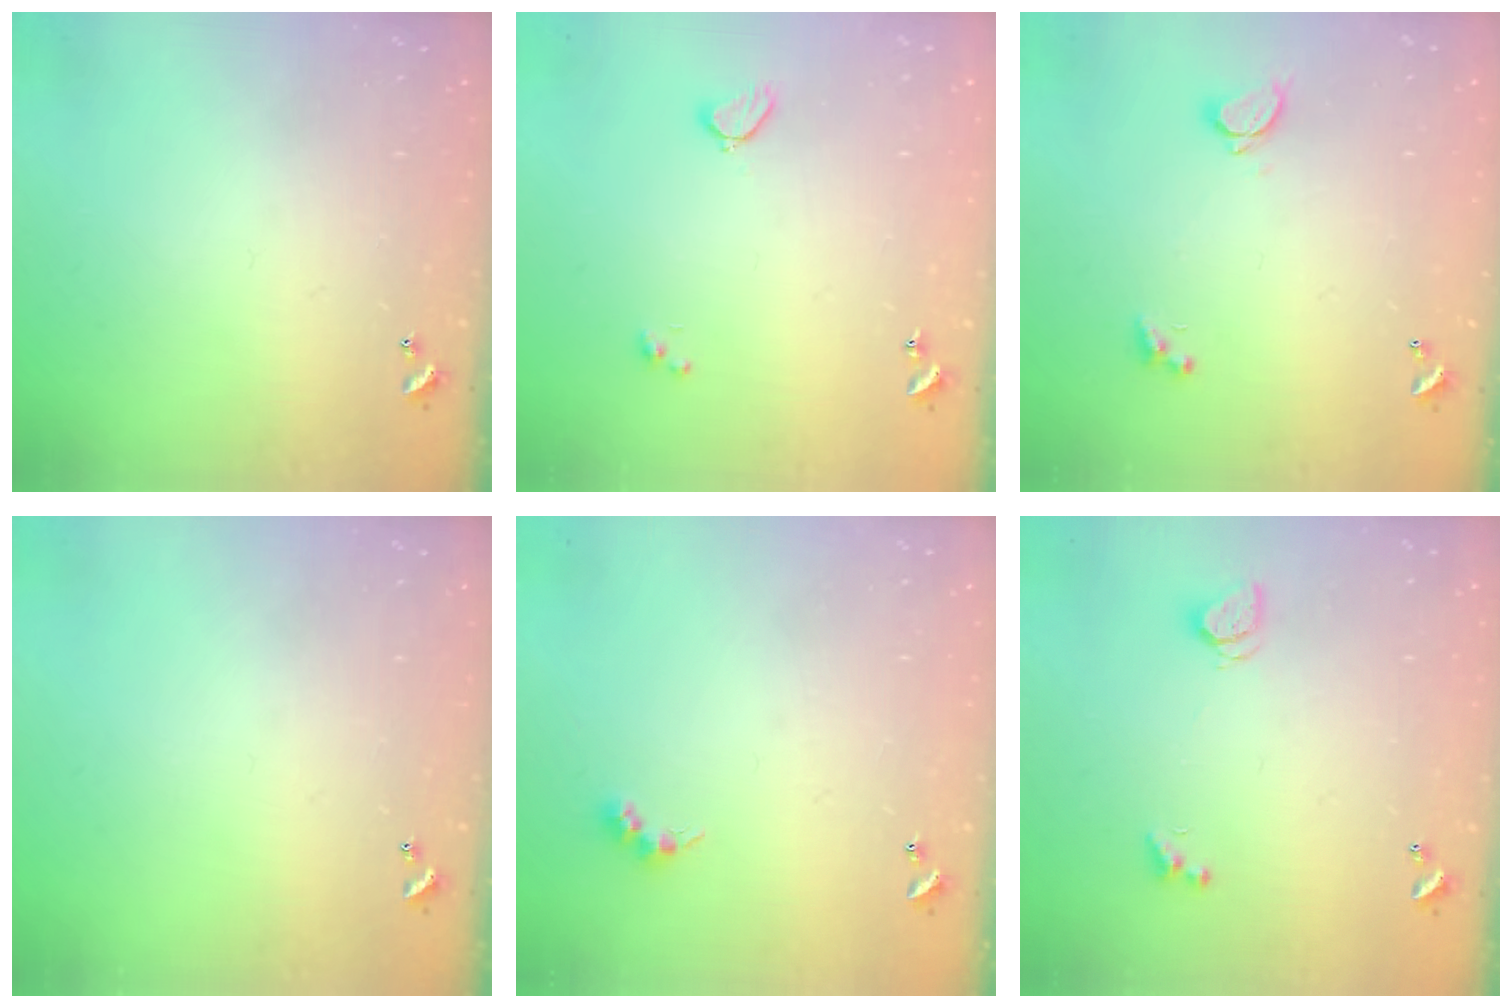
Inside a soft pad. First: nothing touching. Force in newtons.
{"total": 2.0, "press": 1.9, "slide": 0.6}
{"total": 2.2, "press": 2.0, "slide": 0.9}
{"total": 0.0}
{"total": 3.9, "press": 3.8, "slide": 0.6}
{"total": 2.0, "press": 2.0, "slide": 0.3}